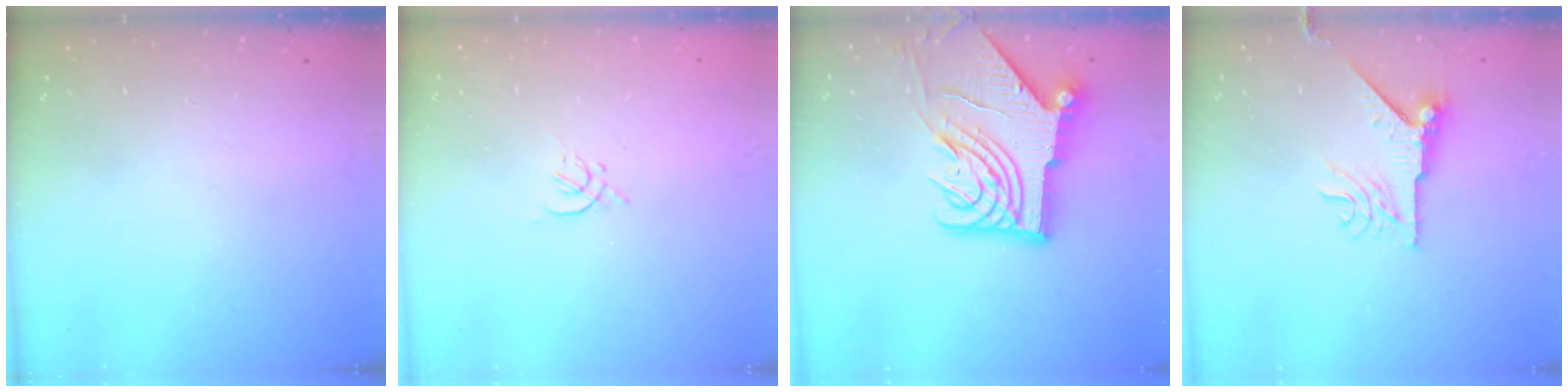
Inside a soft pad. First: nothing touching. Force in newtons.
{"total": 1.7, "press": 1.7, "slide": 0.5}
{"total": 14.7, "press": 14.6, "slide": 1.7}
{"total": 9.4, "press": 9.3, "slide": 1.3}